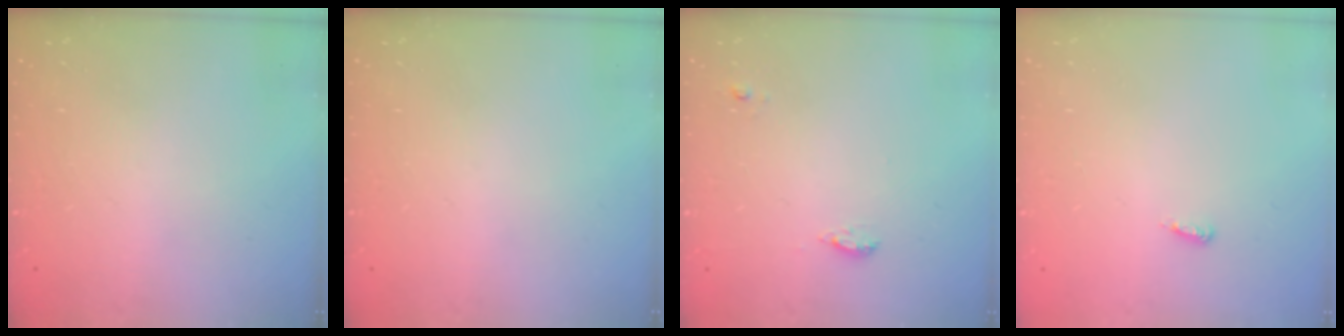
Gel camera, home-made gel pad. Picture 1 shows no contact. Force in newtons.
{"total": 0.0}
{"total": 5.3, "press": 5.0, "slide": 1.7}
{"total": 3.7, "press": 3.7, "slide": 0.2}